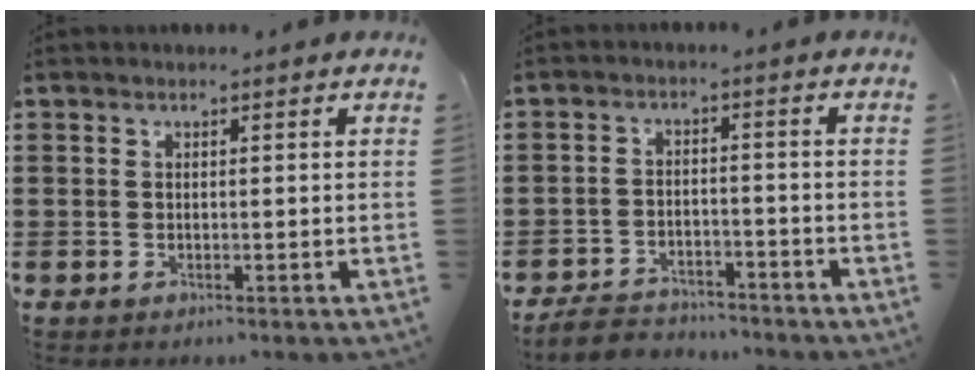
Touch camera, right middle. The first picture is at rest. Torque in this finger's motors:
{"motor_torque": [0.97, -0.21, 0.00, -0.01]}